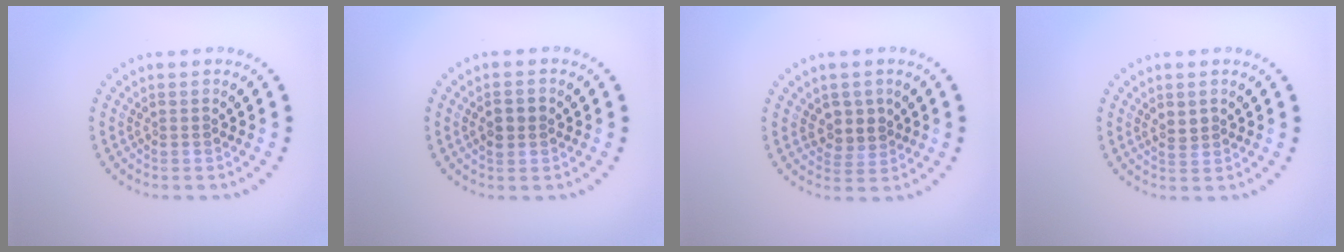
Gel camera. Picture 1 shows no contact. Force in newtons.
{"total": 2.4, "press": 2.3, "slide": 0.2}
{"total": 2.3, "press": 2.1, "slide": 1.1}
{"total": 1.2, "press": 1.2, "slide": 0.2}